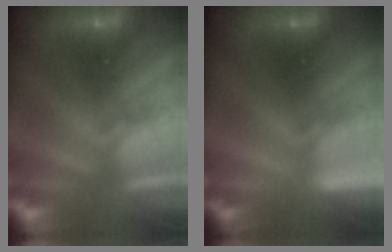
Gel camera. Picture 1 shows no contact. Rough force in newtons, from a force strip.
{"total": 3.8}